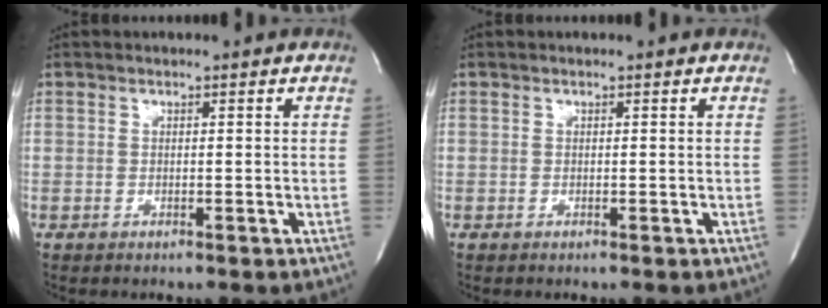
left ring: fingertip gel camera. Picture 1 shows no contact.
{"total": 0.0}